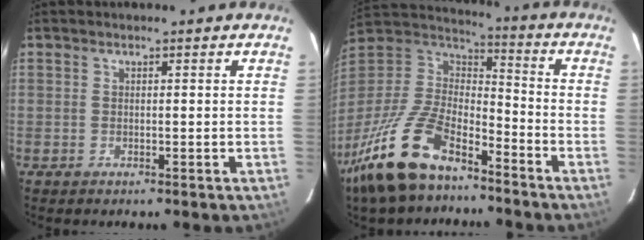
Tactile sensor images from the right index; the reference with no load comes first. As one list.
[{"total": 17.3, "force": [-12.1, 6.4, 10.5], "torque": [-0.230, -0.001, -0.232]}]